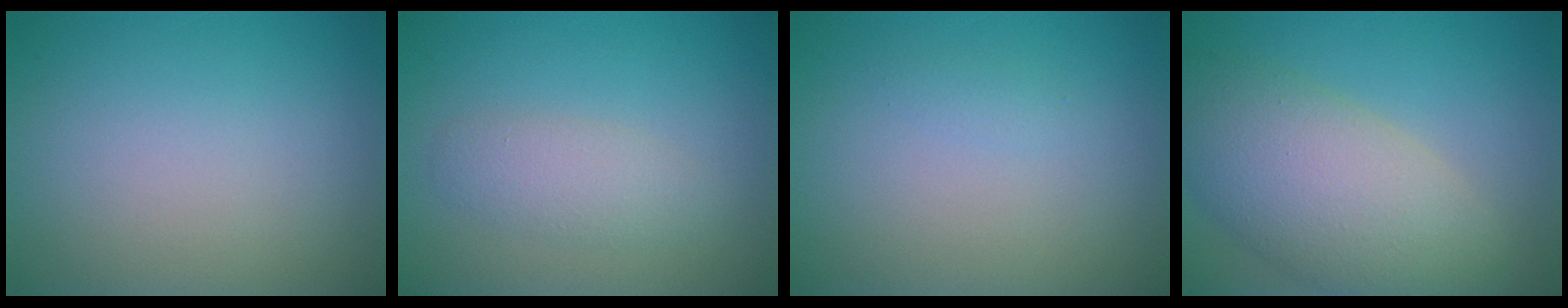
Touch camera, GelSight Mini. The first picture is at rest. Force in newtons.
{"total": 2.3, "press": 2.3, "slide": 0.1}
{"total": 0.6, "press": 0.6, "slide": 0.0}
{"total": 10.1, "press": 10.1, "slide": 0.2}